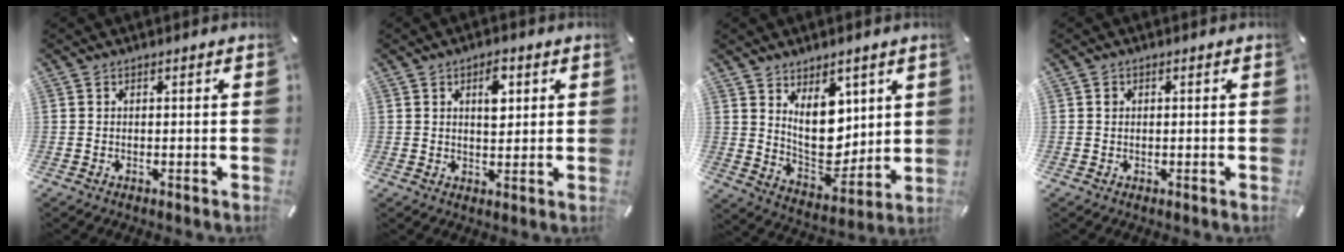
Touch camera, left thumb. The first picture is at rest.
{"total": 5.7, "force": [1.9, 3.3, 4.2], "torque": [-0.050, -0.008, 0.024]}
{"total": 12.2, "force": [5.4, 8.4, 6.9], "torque": [-0.113, -0.045, 0.103]}
{"total": 0.6, "force": [0.1, 0.6, 0.2], "torque": [-0.003, 0.004, 0.000]}